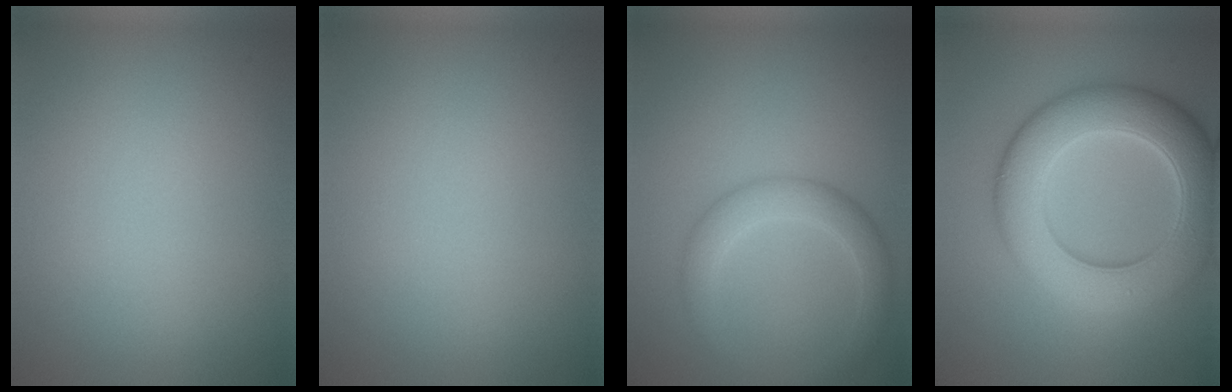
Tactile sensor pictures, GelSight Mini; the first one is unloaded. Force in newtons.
{"total": 0.0}
{"total": 3.5, "press": 3.5, "slide": 0.2}
{"total": 10.0, "press": 10.0, "slide": 0.0}